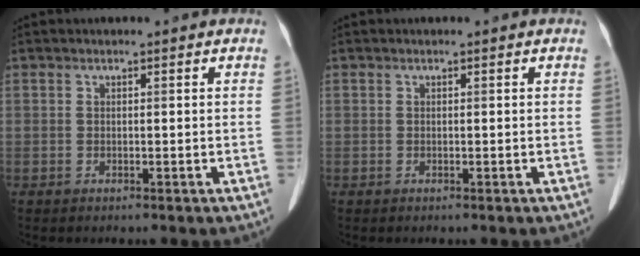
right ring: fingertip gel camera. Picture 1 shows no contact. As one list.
[{"total": 0.0}]